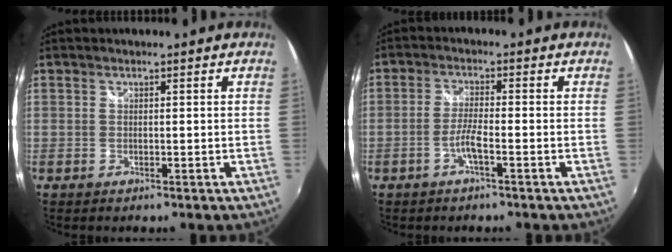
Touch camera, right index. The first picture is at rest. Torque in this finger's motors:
{"motor_torque": [0.60, 0.30, 0.20, 0.06]}